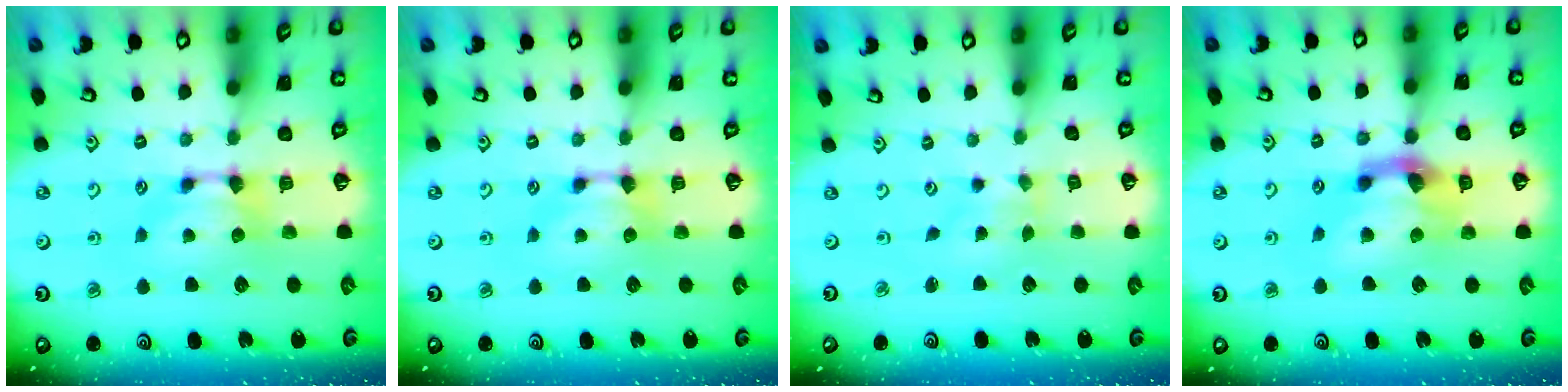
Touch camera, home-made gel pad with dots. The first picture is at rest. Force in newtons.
{"total": 0.0}
{"total": 3.5, "press": 3.3, "slide": 0.9}
{"total": 4.6, "press": 4.2, "slide": 2.1}